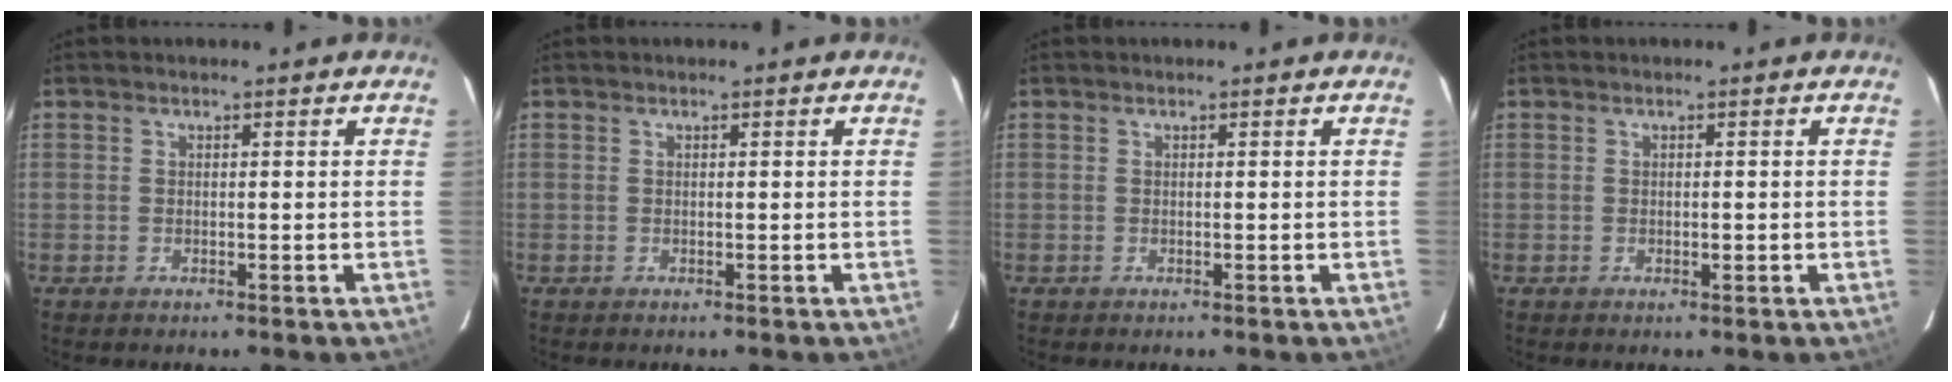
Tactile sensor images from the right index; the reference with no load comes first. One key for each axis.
{"total": 0.0}
{"total": 0.0}
{"total": 1.1, "fx": -0.3, "fy": 0.4, "fz": 1.0, "tx": -0.018, "ty": -0.001, "tz": -0.003}